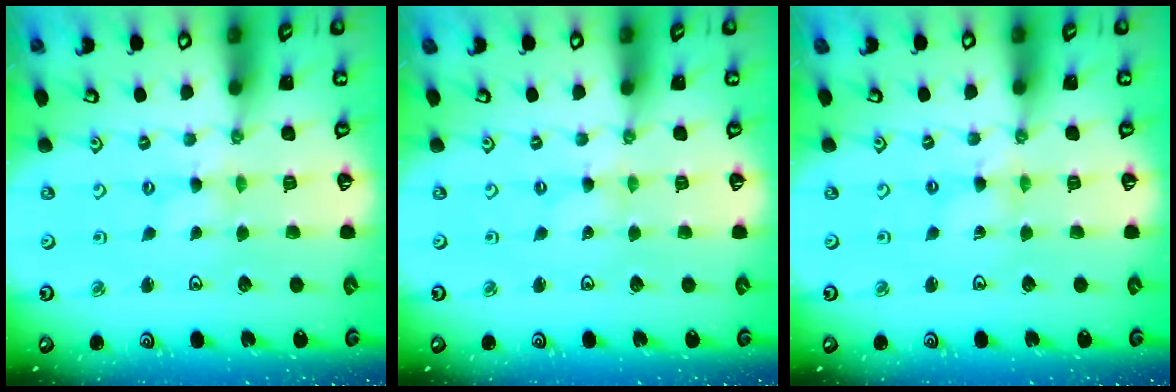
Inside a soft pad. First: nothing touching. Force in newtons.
{"total": 0.0}
{"total": 1.3, "press": 1.3, "slide": 0.3}